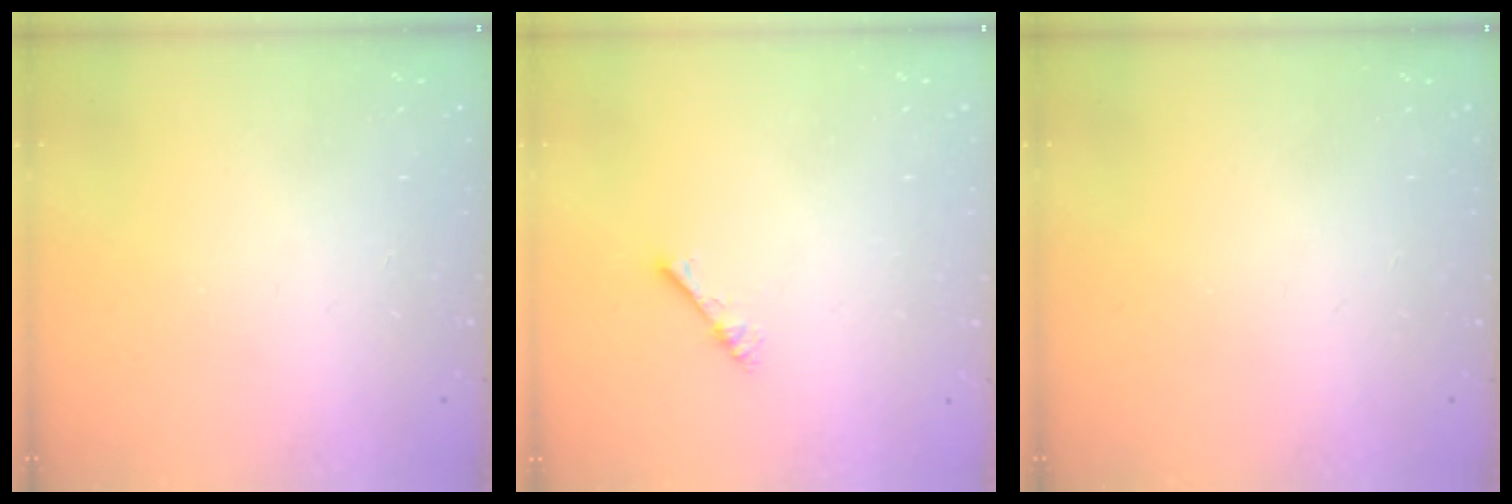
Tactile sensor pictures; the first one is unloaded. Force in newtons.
{"total": 1.0, "press": 1.0, "slide": 0.3}
{"total": 0.0}